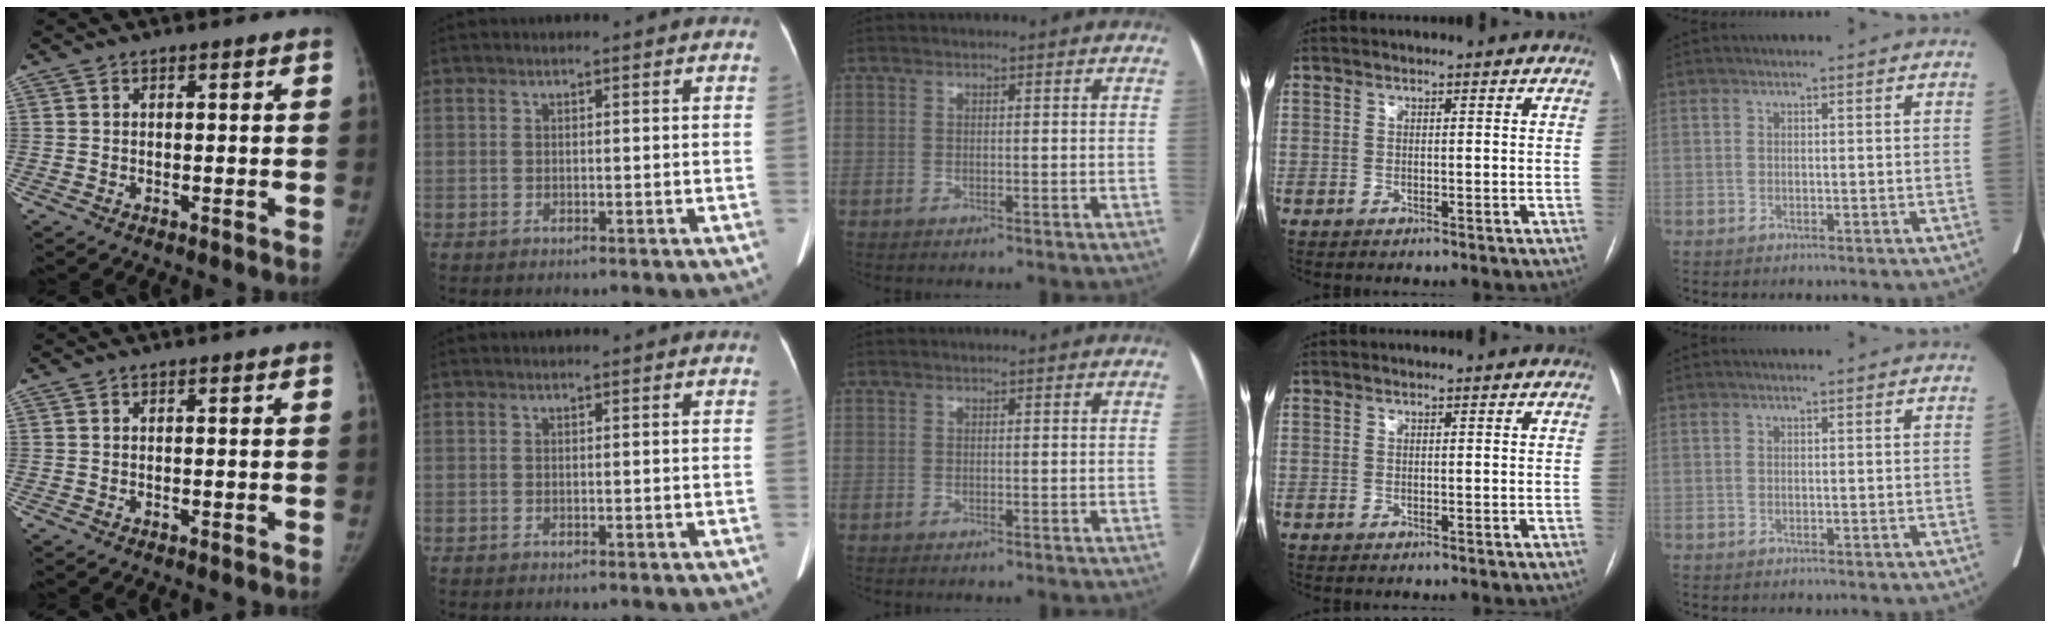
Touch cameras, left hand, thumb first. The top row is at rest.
{}